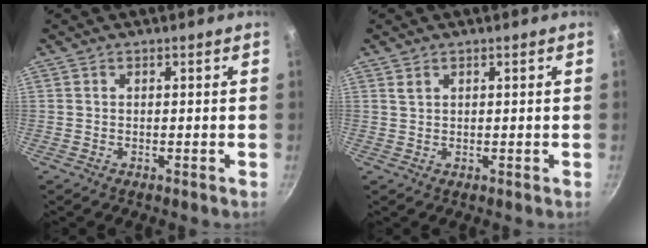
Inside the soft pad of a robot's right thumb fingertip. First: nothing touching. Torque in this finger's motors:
{"motor_torque": [-0.68, 0.40, 0.80, -0.03, 0.23]}